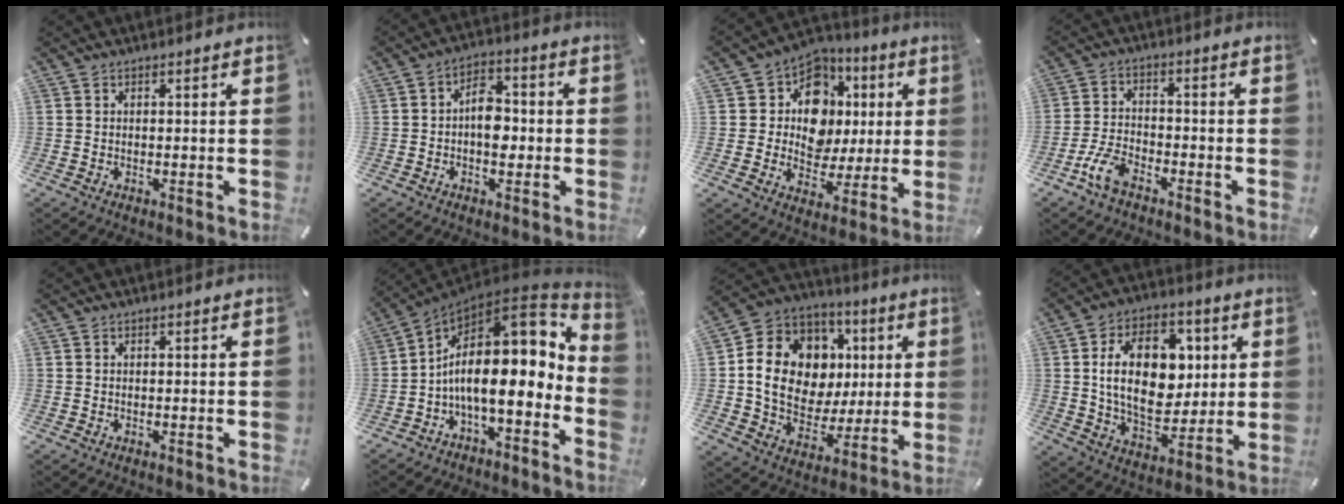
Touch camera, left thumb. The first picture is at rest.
{"total": 7.0, "force": [-1.1, 4.5, 5.2], "torque": [-0.067, 0.009, -0.023]}
{"total": 12.8, "force": [3.0, 11.0, 5.9], "torque": [-0.094, -0.024, 0.061]}
{"total": 7.0, "force": [-4.5, 3.3, 4.2], "torque": [-0.111, 0.007, -0.091]}
{"total": 0.0}
{"total": 17.4, "force": [0.5, 8.2, 15.4], "torque": [-0.253, -0.044, 0.004]}
{"total": 16.5, "force": [2.0, 13.9, 8.6], "torque": [-0.158, -0.008, 0.049]}
{"total": 19.3, "force": [3.4, 13.2, 13.6], "torque": [-0.234, 0.004, 0.060]}